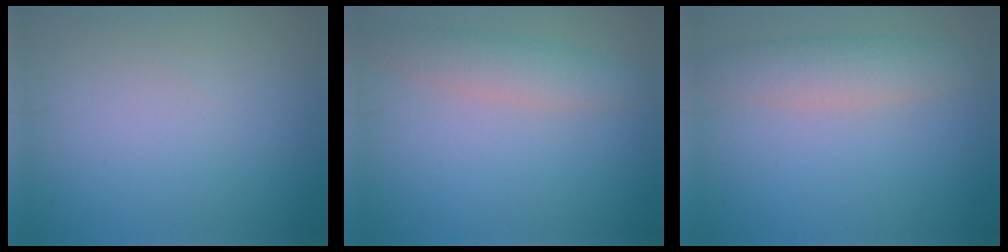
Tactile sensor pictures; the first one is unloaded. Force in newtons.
{"total": 3.1, "press": 3.1, "slide": 0.0}
{"total": 3.6, "press": 3.5, "slide": 0.2}